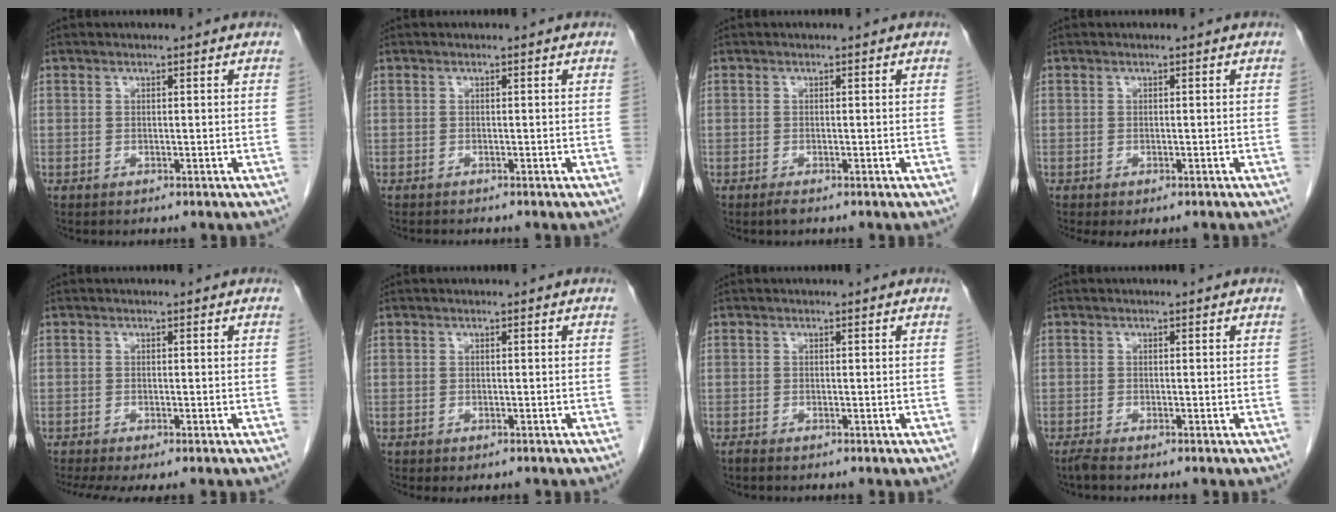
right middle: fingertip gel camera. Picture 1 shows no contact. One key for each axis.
{"total": 1.2, "fx": -1.1, "fy": 0.0, "fz": 0.4, "tx": -0.009, "ty": -0.003, "tz": -0.015}
{"total": 0.7, "fx": -0.6, "fy": 0.0, "fz": 0.5, "tx": -0.011, "ty": -0.002, "tz": -0.010}
{"total": 2.0, "fx": -1.5, "fy": 0.8, "fz": 1.0, "tx": -0.011, "ty": -0.005, "tz": -0.021}
{"total": 5.3, "fx": -4.1, "fy": 0.9, "fz": 3.3, "tx": -0.050, "ty": -0.015, "tz": -0.067}
{"total": 0.9, "fx": -0.7, "fy": 0.3, "fz": 0.4, "tx": -0.006, "ty": -0.002, "tz": -0.009}
{"total": 0.5, "fx": -0.5, "fy": 0.0, "fz": 0.2, "tx": -0.009, "ty": -0.002, "tz": -0.011}
{"total": 1.1, "fx": -0.9, "fy": -0.1, "fz": 0.6, "tx": -0.019, "ty": -0.005, "tz": -0.021}